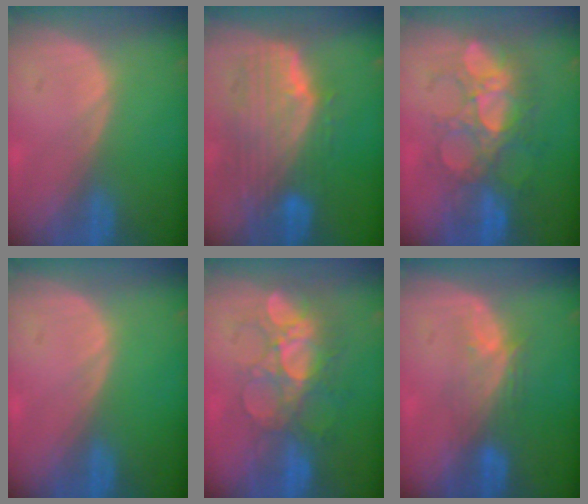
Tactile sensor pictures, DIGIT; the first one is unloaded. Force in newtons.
{"total": 10.0, "press": 8.9, "slide": 4.6}
{"total": 8.8, "press": 8.6, "slide": 1.5}
{"total": 0.0}
{"total": 9.1, "press": 8.6, "slide": 3.1}
{"total": 4.5, "press": 4.3, "slide": 1.5}